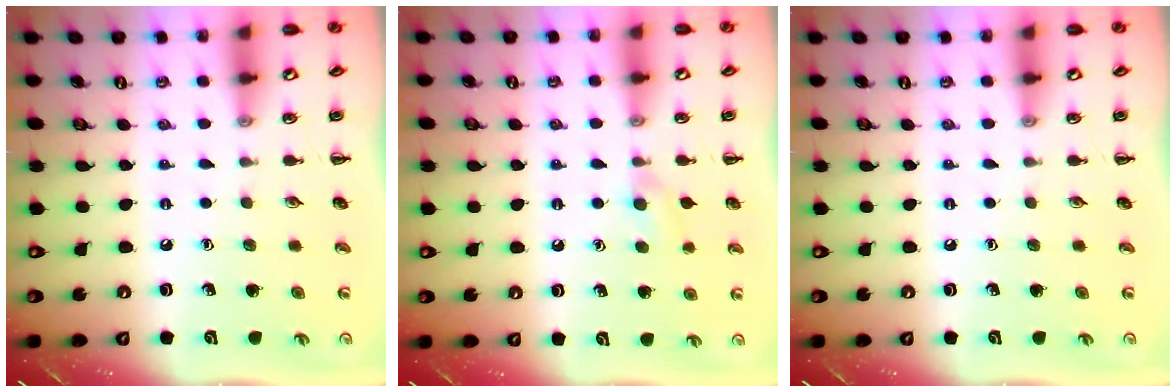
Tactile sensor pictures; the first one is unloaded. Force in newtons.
{"total": 4.7, "press": 4.4, "slide": 1.7}
{"total": 0.0}